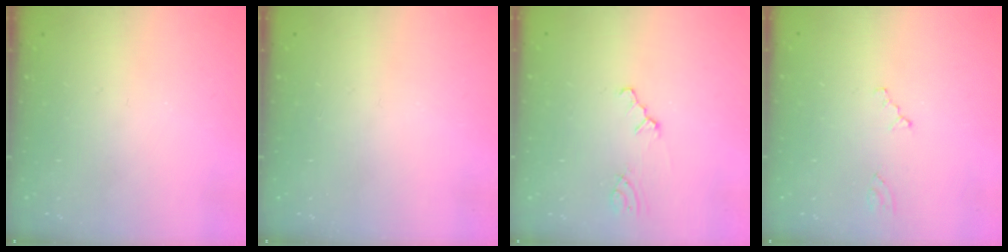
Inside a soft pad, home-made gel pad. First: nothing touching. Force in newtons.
{"total": 0.0}
{"total": 1.1, "press": 1.1, "slide": 0.3}
{"total": 0.7, "press": 0.6, "slide": 0.2}